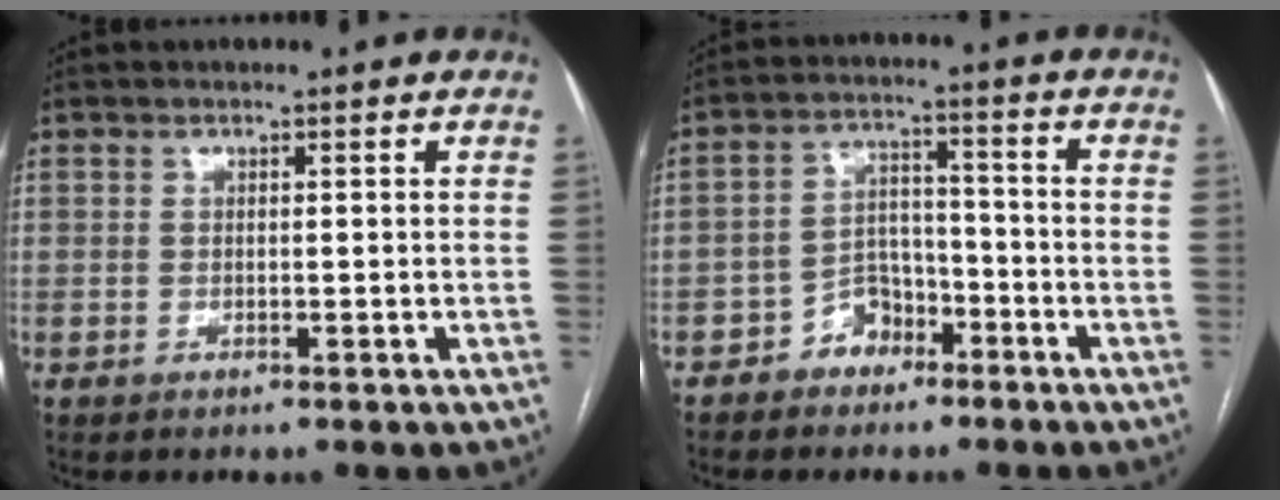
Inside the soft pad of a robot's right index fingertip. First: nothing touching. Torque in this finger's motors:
{"motor_torque": [-0.08, -0.13, -0.30, -0.11]}